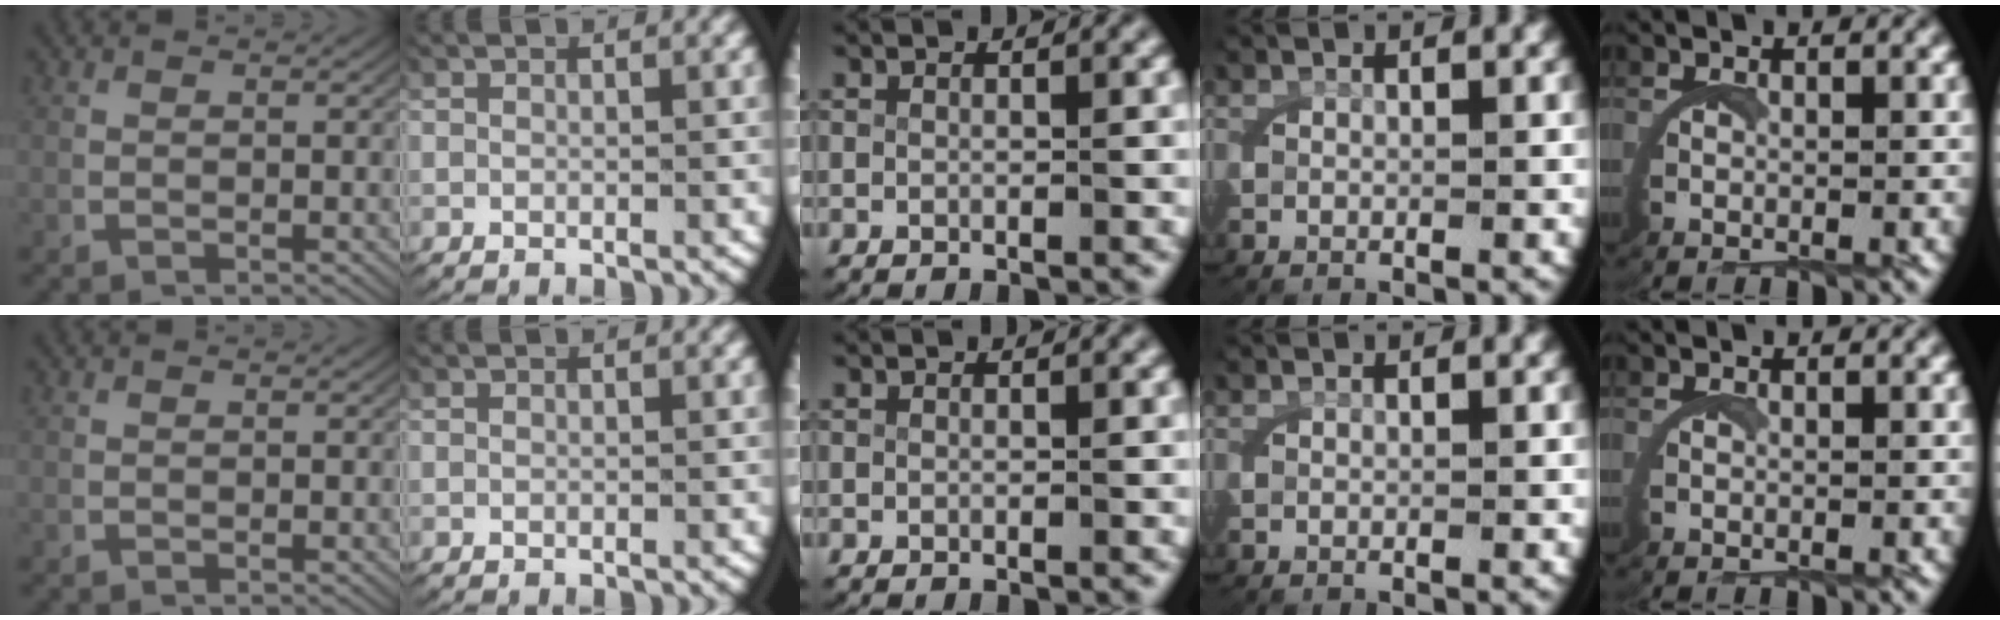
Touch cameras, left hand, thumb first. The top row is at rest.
{}